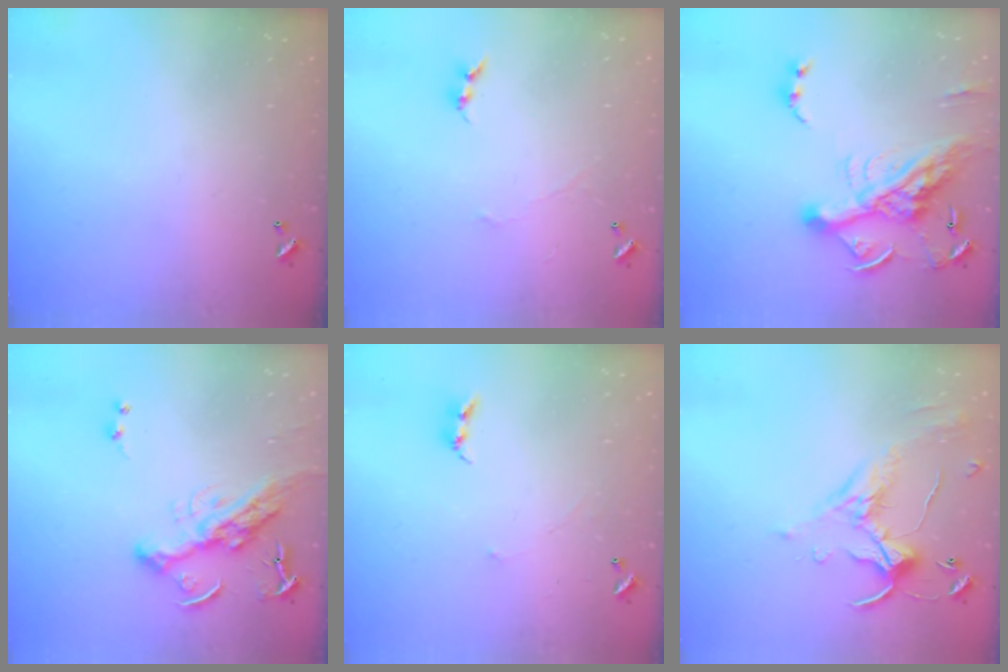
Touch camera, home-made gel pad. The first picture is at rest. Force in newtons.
{"total": 1.5, "press": 1.4, "slide": 0.5}
{"total": 18.2, "press": 18.0, "slide": 2.7}
{"total": 12.7, "press": 12.6, "slide": 1.7}
{"total": 2.7, "press": 2.7, "slide": 0.3}
{"total": 1.1, "press": 0.4, "slide": 1.0}